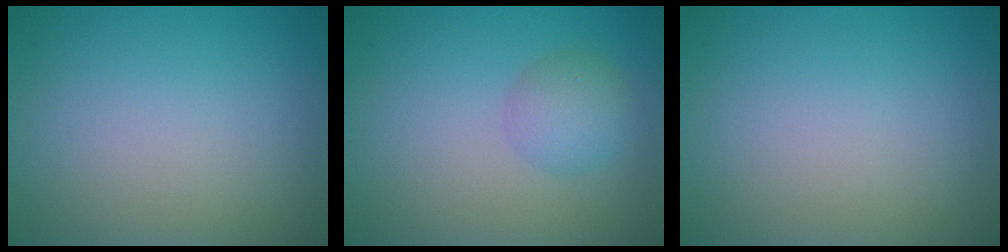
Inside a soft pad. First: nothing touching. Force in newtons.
{"total": 2.5, "press": 2.5, "slide": 0.1}
{"total": 0.0}